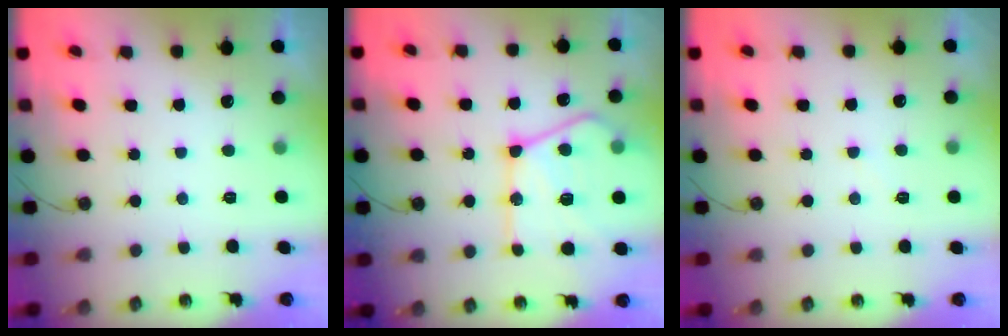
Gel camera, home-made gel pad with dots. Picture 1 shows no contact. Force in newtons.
{"total": 22.3, "press": 22.2, "slide": 2.8}
{"total": 3.9, "press": 3.9, "slide": 0.5}